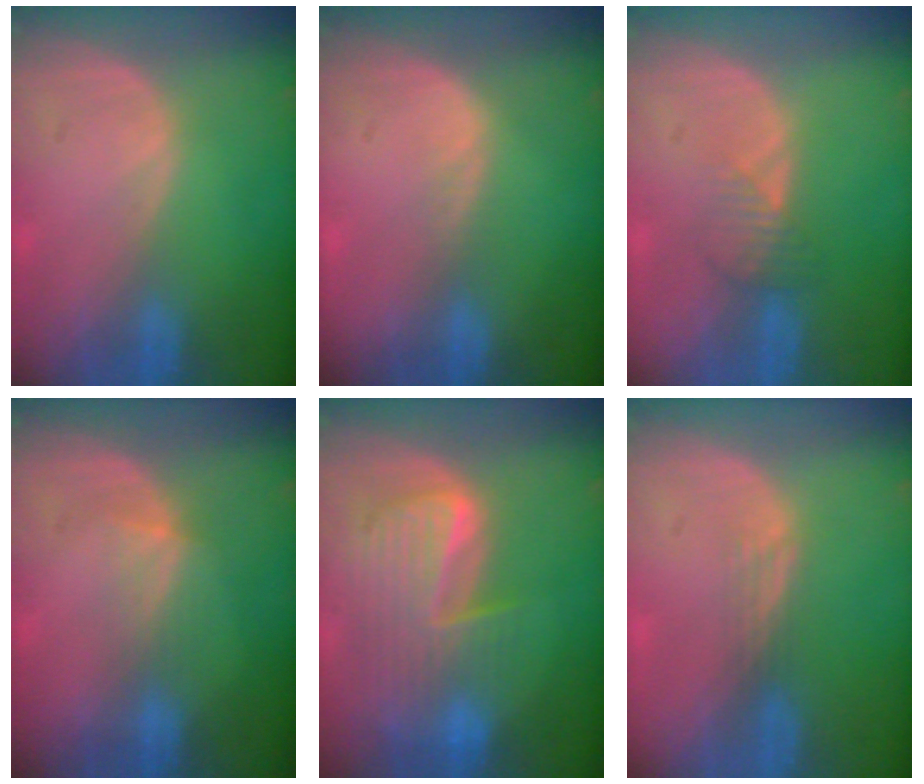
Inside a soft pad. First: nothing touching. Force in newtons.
{"total": 1.1, "press": 0.7, "slide": 0.9}
{"total": 2.4, "press": 2.4, "slide": 0.1}
{"total": 2.7, "press": 2.4, "slide": 1.2}
{"total": 9.9, "press": 8.4, "slide": 5.1}
{"total": 1.5, "press": 1.2, "slide": 0.9}